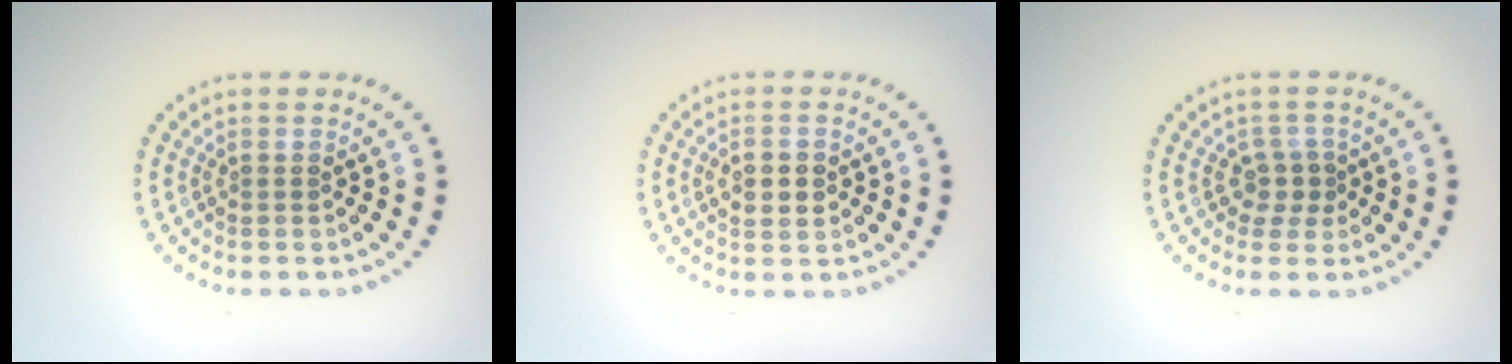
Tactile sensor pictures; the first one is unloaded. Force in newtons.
{"total": 2.9, "press": 2.9, "slide": 0.2}
{"total": 1.9, "press": 1.6, "slide": 1.2}